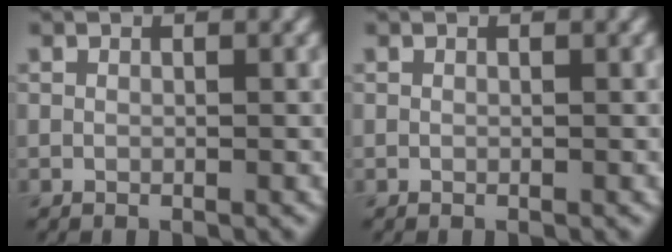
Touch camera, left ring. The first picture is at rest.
{"total": 0.0}